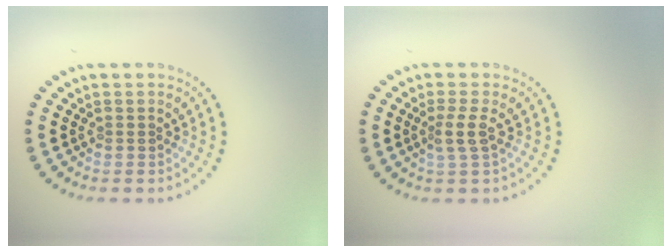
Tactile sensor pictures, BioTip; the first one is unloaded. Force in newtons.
{"total": 1.8, "press": 1.3, "slide": 1.2}